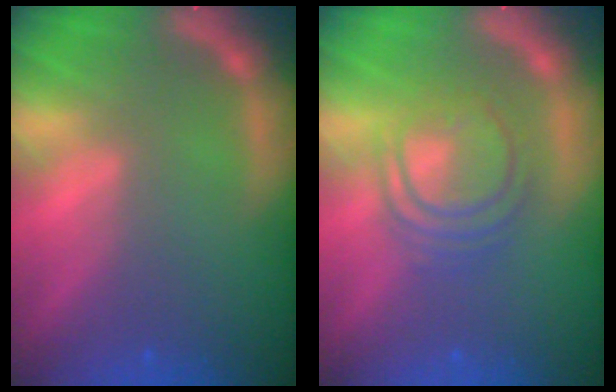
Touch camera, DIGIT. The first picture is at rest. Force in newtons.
{"total": 6.0}